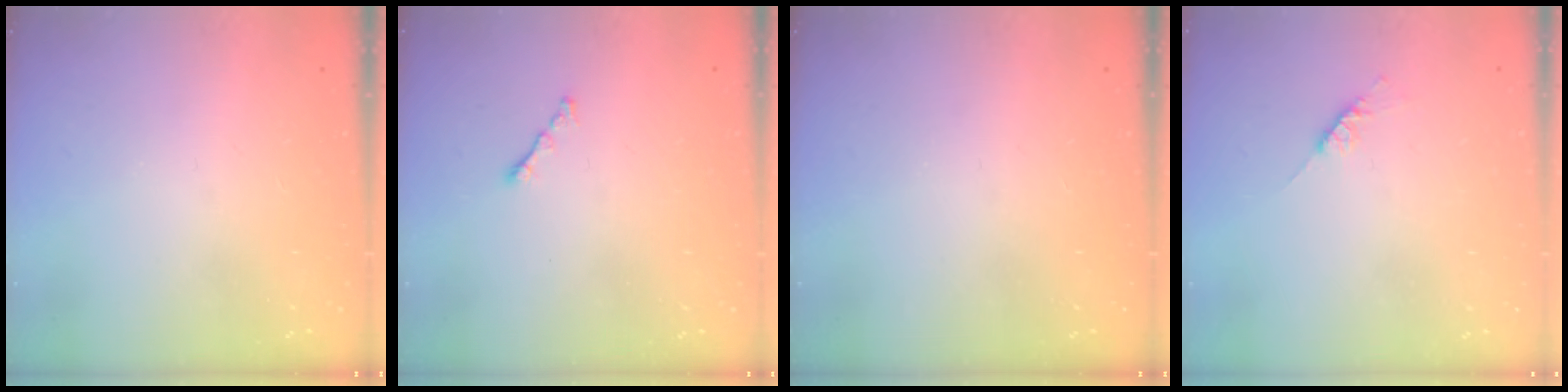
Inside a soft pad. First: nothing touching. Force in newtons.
{"total": 1.2, "press": 1.1, "slide": 0.5}
{"total": 0.0}
{"total": 4.7, "press": 4.6, "slide": 0.5}